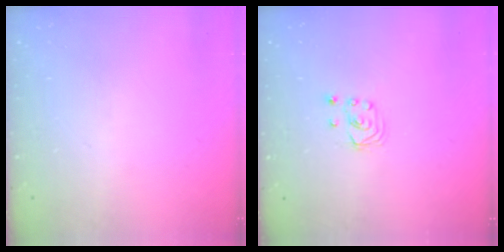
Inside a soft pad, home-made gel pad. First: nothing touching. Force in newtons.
{"total": 2.7, "press": 2.7, "slide": 0.3}